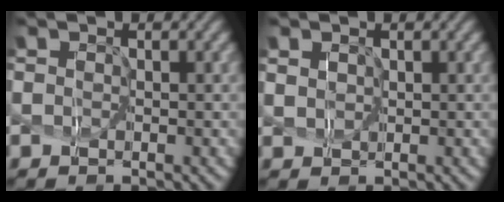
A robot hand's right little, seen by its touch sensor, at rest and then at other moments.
{"total": 2.0, "force": [0.9, 1.5, 0.9], "torque": [-0.026, 0.012, 0.017]}